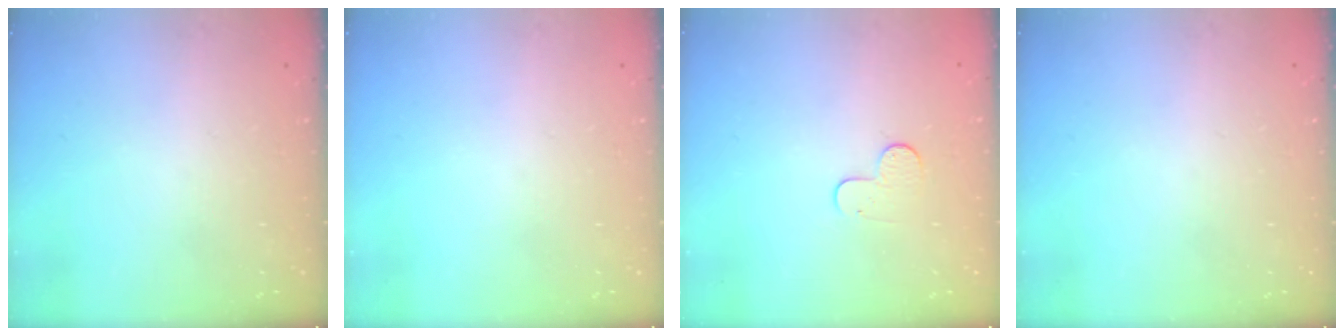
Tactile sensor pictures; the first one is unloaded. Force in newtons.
{"total": 0.0}
{"total": 5.9, "press": 5.9, "slide": 0.4}
{"total": 0.0}